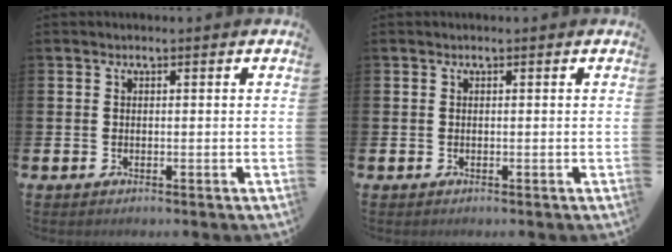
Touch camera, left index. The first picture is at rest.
{"total": 0.0}